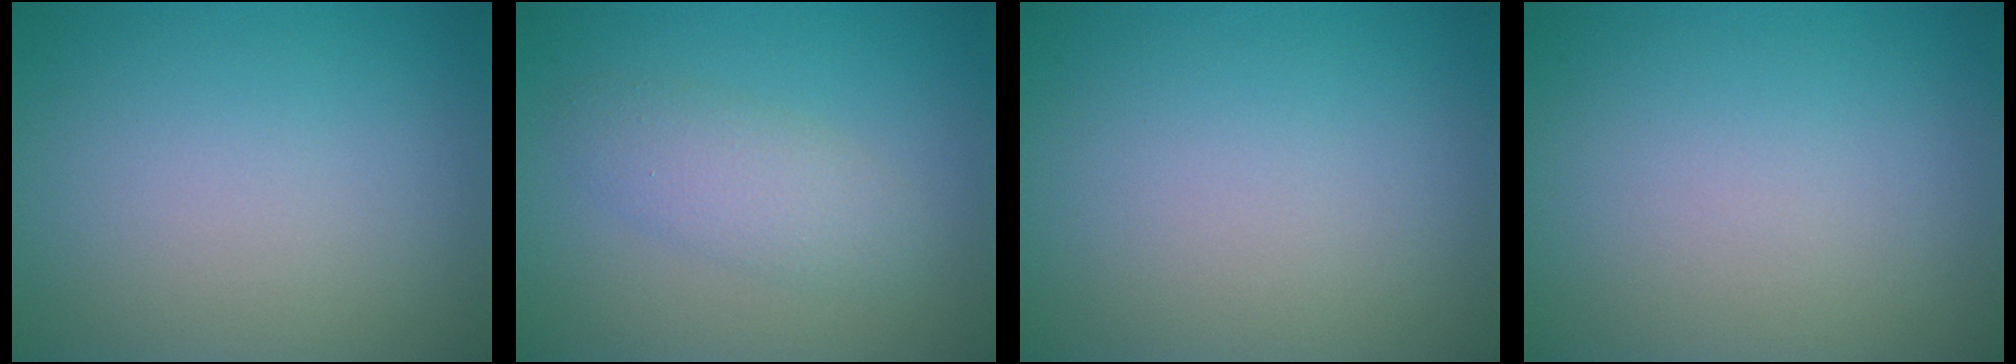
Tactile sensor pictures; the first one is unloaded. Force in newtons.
{"total": 2.6, "press": 2.6, "slide": 0.0}
{"total": 0.0}
{"total": 0.0}